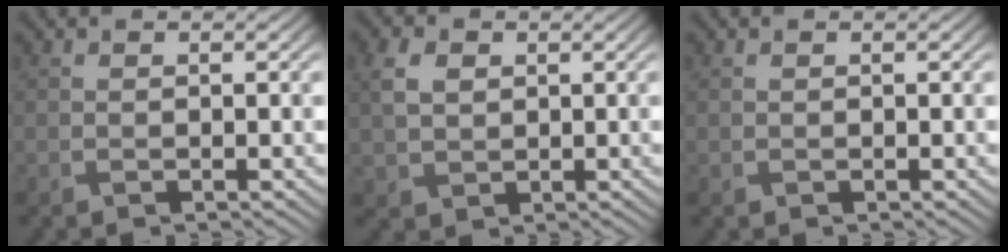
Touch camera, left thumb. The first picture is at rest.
{"total": 4.1, "force": [1.0, 3.2, 2.4], "torque": [-0.067, 0.003, 0.021]}
{"total": 0.0}